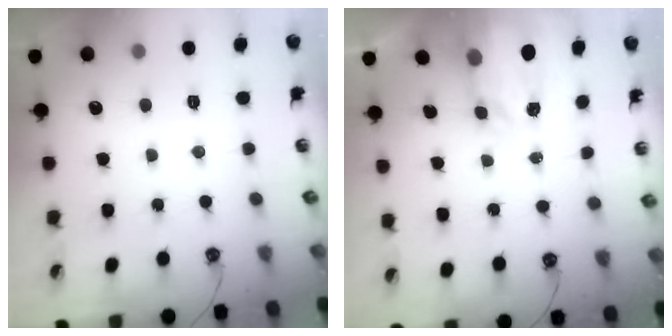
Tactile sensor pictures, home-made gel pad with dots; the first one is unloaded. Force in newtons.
{"total": 3.9, "press": 3.8, "slide": 0.5}